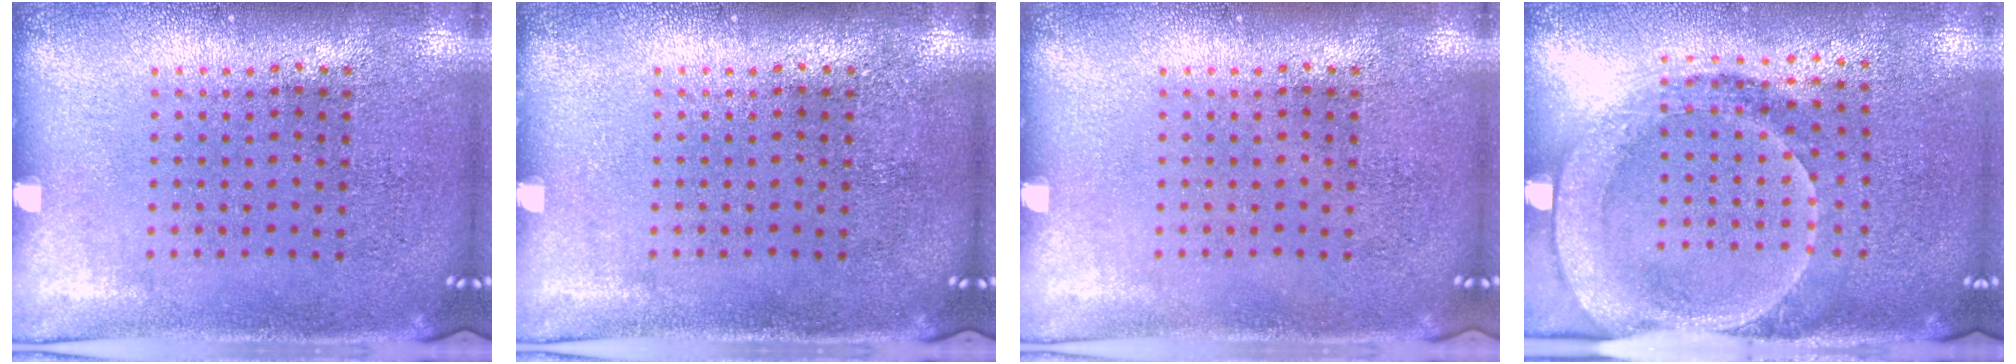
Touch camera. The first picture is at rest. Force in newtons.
{"total": 0.0}
{"total": 0.0}
{"total": 1.7, "press": 1.5, "slide": 0.8}